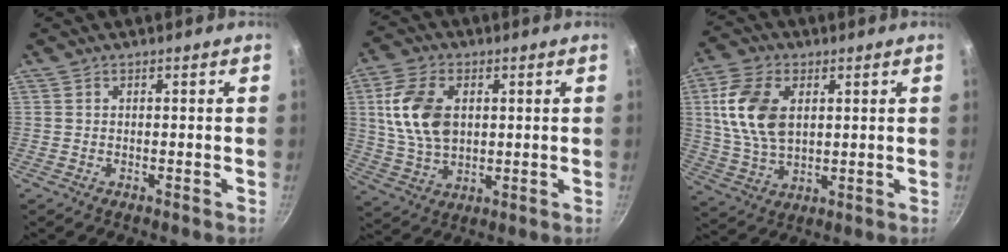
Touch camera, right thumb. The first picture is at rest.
{"total": 12.6, "force": [2.4, 8.2, 9.3], "torque": [-0.165, -0.006, 0.048]}
{"total": 13.0, "force": [3.1, 8.1, 9.7], "torque": [-0.177, -0.008, 0.062]}